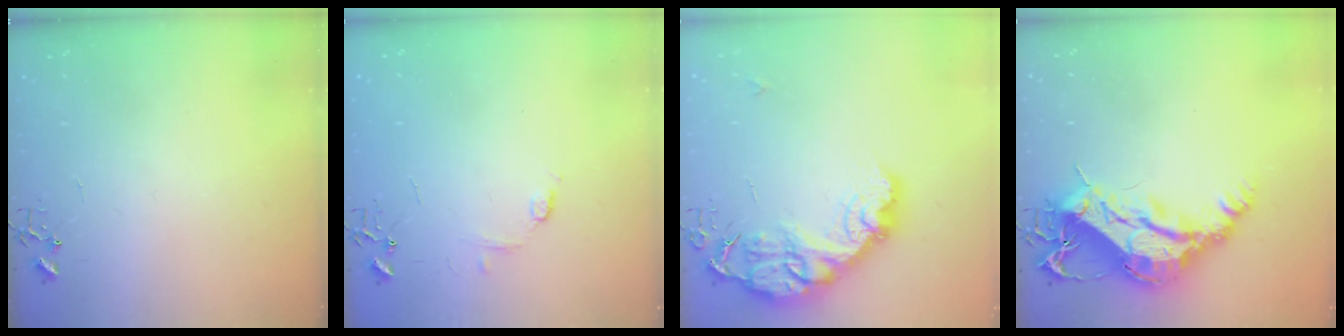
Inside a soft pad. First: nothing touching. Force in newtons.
{"total": 6.1, "press": 6.1, "slide": 0.7}
{"total": 18.2, "press": 18.2, "slide": 1.3}
{"total": 20.3, "press": 20.2, "slide": 2.1}